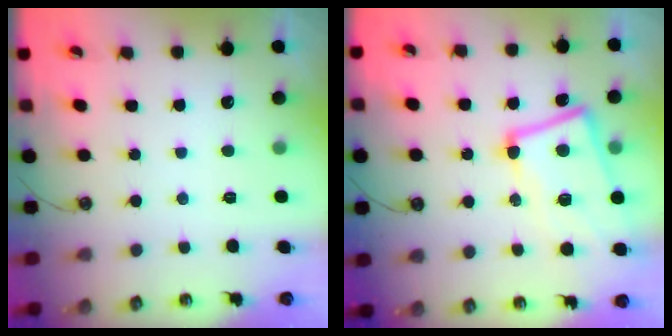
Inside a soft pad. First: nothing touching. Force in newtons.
{"total": 7.8, "press": 7.5, "slide": 2.0}